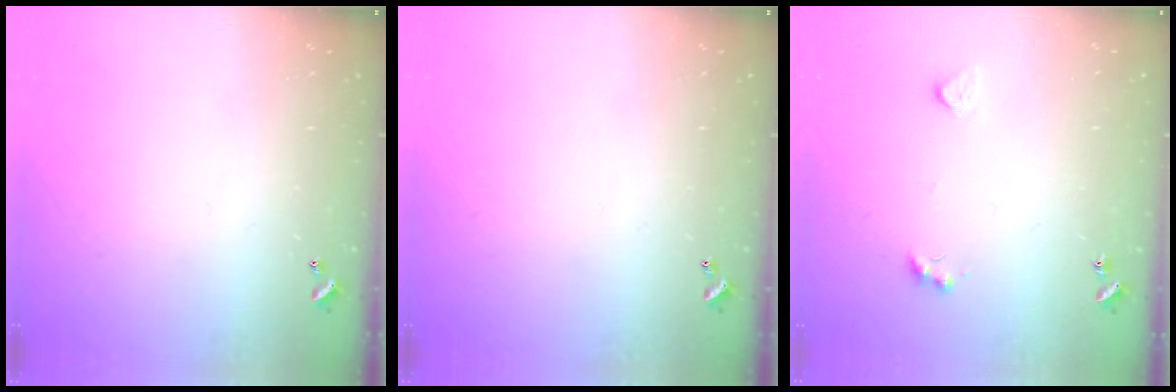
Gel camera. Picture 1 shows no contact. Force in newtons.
{"total": 0.0}
{"total": 1.8, "press": 1.5, "slide": 1.0}